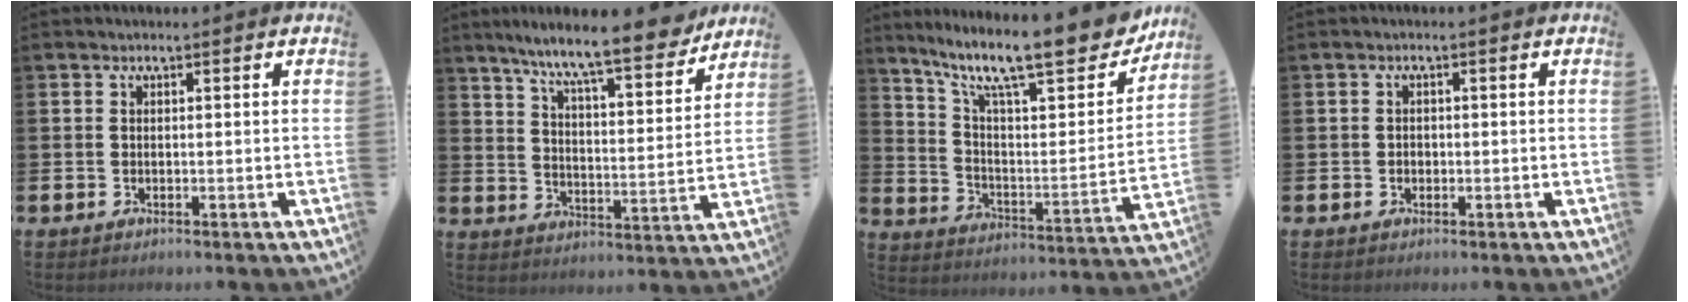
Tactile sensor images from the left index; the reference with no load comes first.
{"total": 10.5, "force": [9.3, 0.8, 4.9], "torque": [-0.112, -0.054, 0.156]}
{"total": 14.3, "force": [11.4, 3.6, 7.8], "torque": [-0.160, -0.080, 0.189]}
{"total": 0.8, "force": [-0.2, 0.8, 0.2], "torque": [-0.003, 0.006, -0.006]}